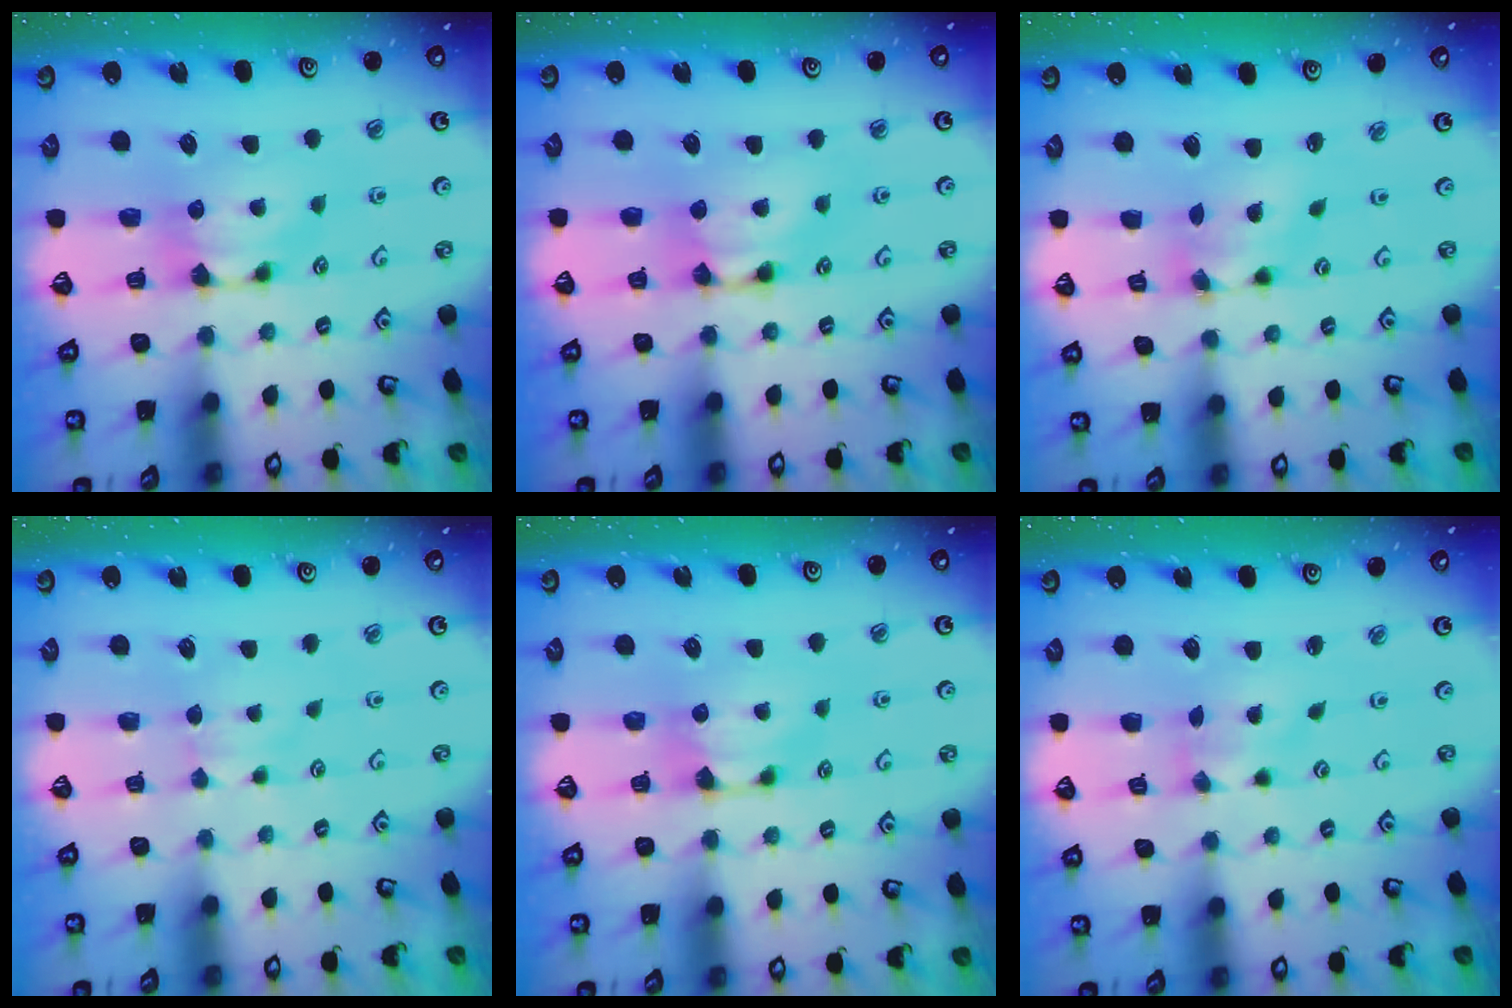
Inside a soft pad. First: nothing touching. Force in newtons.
{"total": 2.0, "press": 2.0, "slide": 0.1}
{"total": 3.4, "press": 2.9, "slide": 1.8}
{"total": 2.7, "press": 2.7, "slide": 0.4}
{"total": 0.5, "press": 0.2, "slide": 0.5}
{"total": 1.7, "press": 1.3, "slide": 1.1}